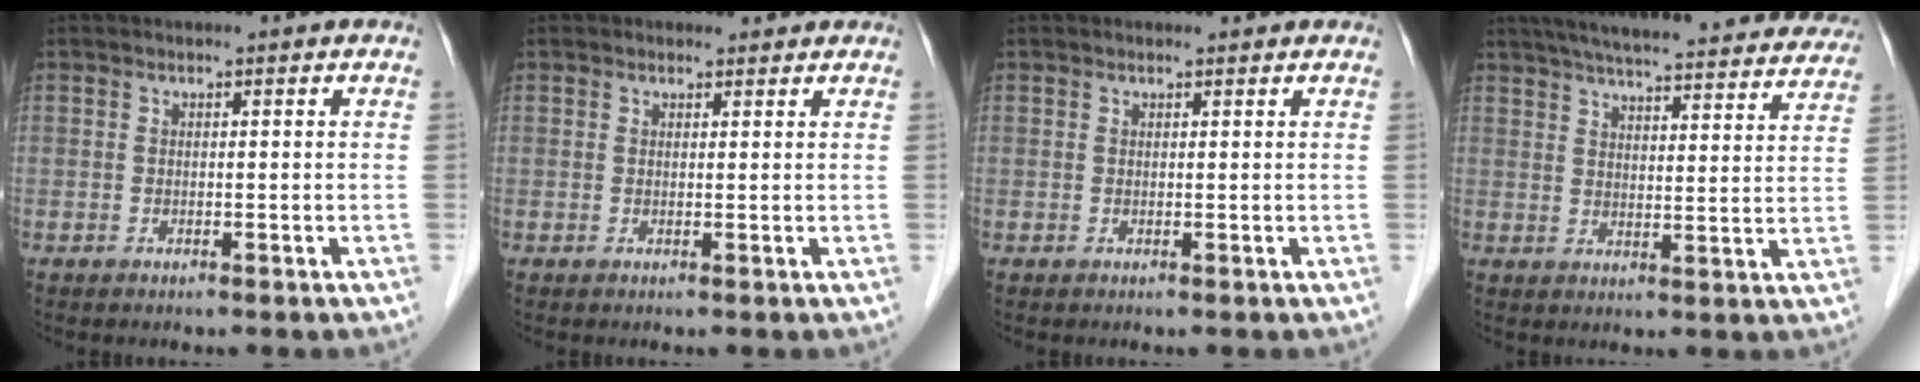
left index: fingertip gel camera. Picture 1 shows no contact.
{"total": 1.1, "force": [0.9, 0.6, -0.1], "torque": [-0.003, 0.001, 0.009]}
{"total": 0.9, "force": [0.9, 0.2, 0.3], "torque": [-0.010, 0.007, 0.013]}
{"total": 30.0, "force": [26.8, 4.6, 12.5], "torque": [-0.201, -0.014, 0.332]}